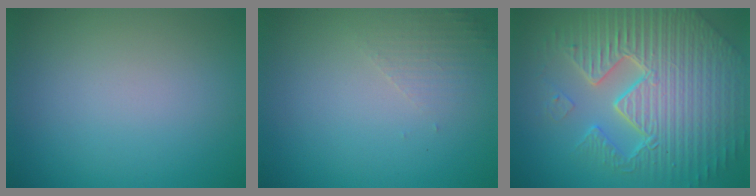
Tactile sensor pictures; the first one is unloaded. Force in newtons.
{"total": 1.6, "press": 1.6, "slide": 0.4}
{"total": 11.3, "press": 7.2, "slide": 8.7}